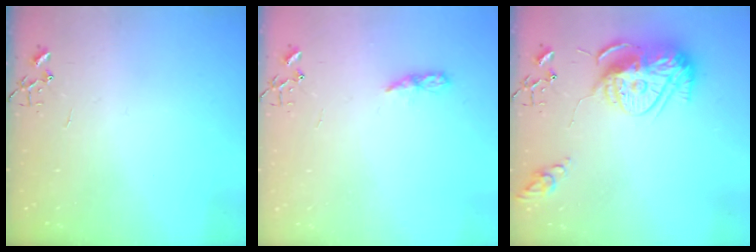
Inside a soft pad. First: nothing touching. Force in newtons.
{"total": 5.1, "press": 5.1, "slide": 0.6}
{"total": 16.0, "press": 16.0, "slide": 1.5}